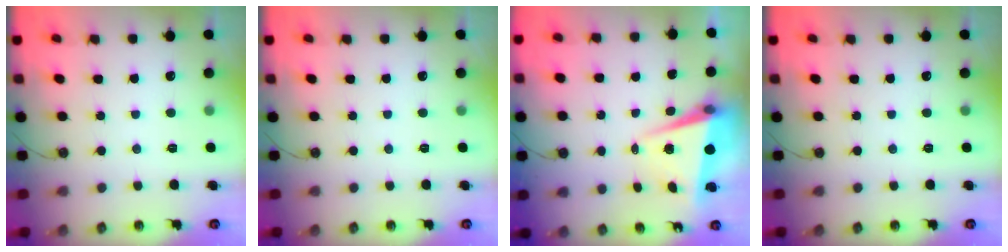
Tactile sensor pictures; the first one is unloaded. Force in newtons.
{"total": 0.0}
{"total": 5.9, "press": 5.6, "slide": 2.0}
{"total": 0.0}